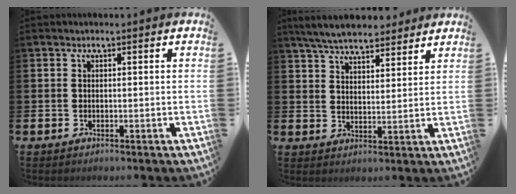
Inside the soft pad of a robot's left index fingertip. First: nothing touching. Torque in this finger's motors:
{"motor_torque": [1.21, -0.92, 0.40, 0.21]}